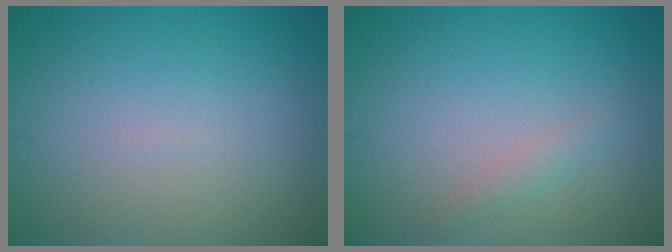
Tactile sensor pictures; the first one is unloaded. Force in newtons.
{"total": 1.1, "press": 1.1, "slide": 0.0}